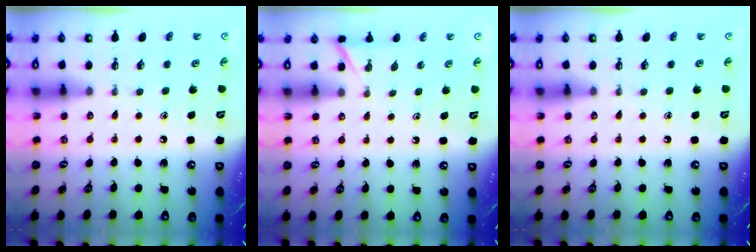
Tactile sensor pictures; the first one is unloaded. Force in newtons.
{"total": 2.7, "press": 2.7, "slide": 0.3}
{"total": 0.0}